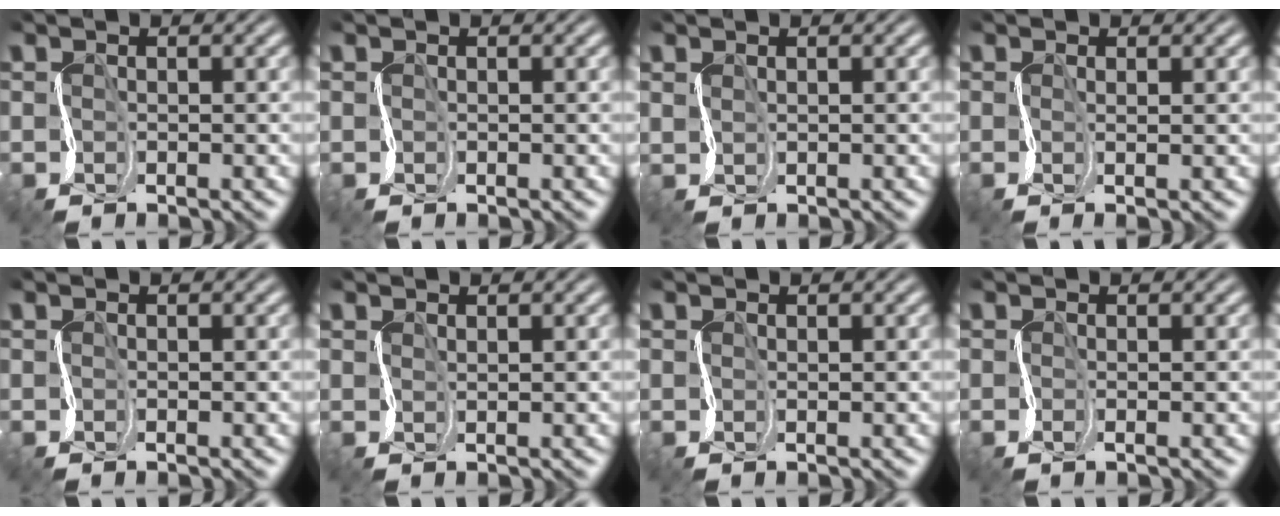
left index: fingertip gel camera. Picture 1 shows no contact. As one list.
[{"total": 0.0}, {"total": 0.9, "force": [0.8, -0.2, -0.3], "torque": [-0.002, 0.005, 0.020]}, {"total": 0.9, "force": [0.5, 0.1, 0.8], "torque": [-0.014, 0.005, 0.010]}, {"total": 0.0}, {"total": 0.9, "force": [0.8, -0.3, -0.3], "torque": [0.000, 0.008, 0.017]}, {"total": 0.5, "force": [0.5, -0.1, -0.2], "torque": [0.000, 0.002, 0.013]}, {"total": 0.6, "force": [0.2, 0.2, 0.6], "torque": [-0.009, -0.001, 0.001]}]